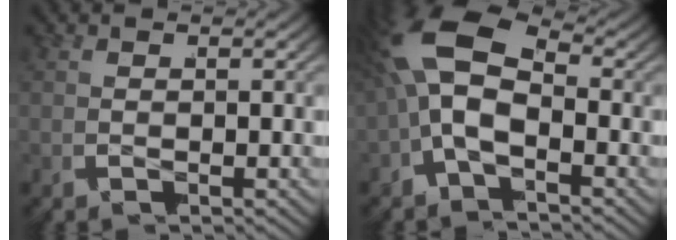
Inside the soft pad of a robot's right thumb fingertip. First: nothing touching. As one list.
[{"total": 11.2, "force": [0.0, 7.7, 8.1], "torque": [-0.199, -0.005, -0.011]}]